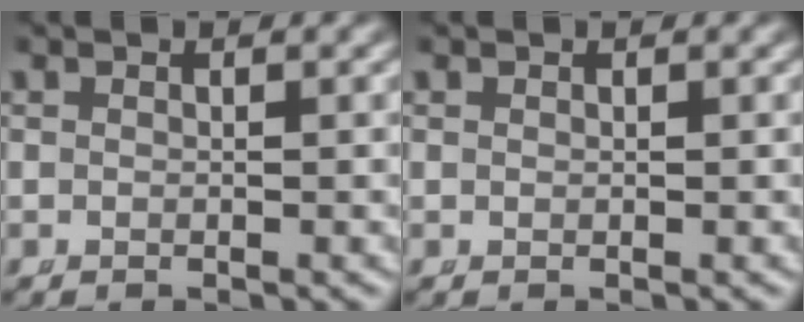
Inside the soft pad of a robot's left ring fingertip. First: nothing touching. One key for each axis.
{"total": 0.0}